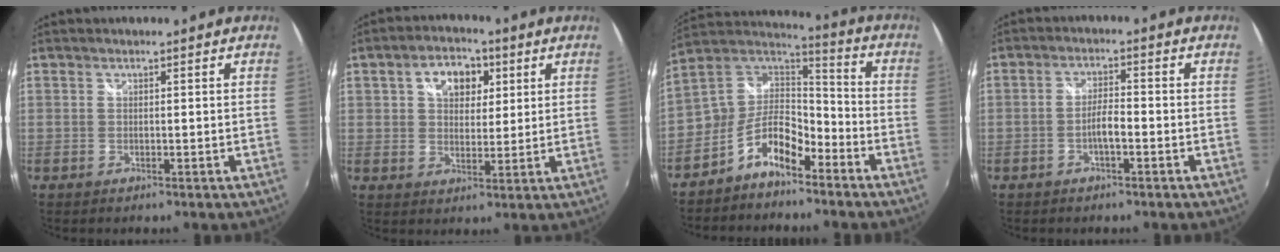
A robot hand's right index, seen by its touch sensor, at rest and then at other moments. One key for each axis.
{"total": 8.2, "fx": 3.0, "fy": 5.5, "fz": 5.2, "tx": -0.088, "ty": 0.023, "tz": 0.048}
{"total": 11.0, "fx": -5.9, "fy": 6.1, "fz": 6.9, "tx": -0.160, "ty": 0.031, "tz": -0.117}
{"total": 3.1, "fx": -1.3, "fy": 0.6, "fz": 2.8, "tx": -0.057, "ty": 0.011, "tz": -0.025}